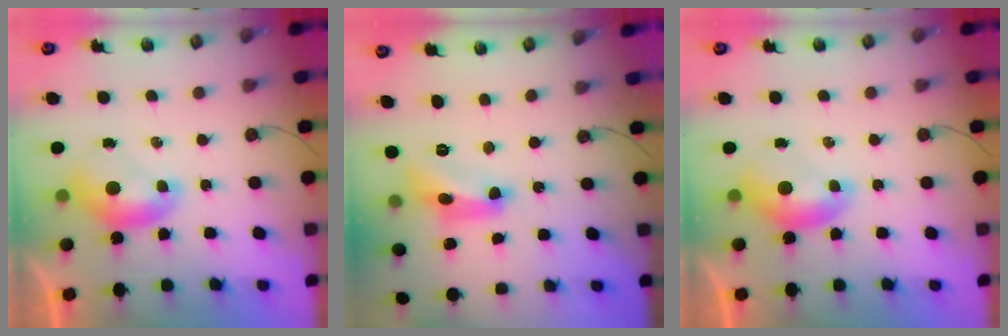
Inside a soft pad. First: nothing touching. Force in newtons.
{"total": 9.7, "press": 9.7, "slide": 0.8}
{"total": 0.0}